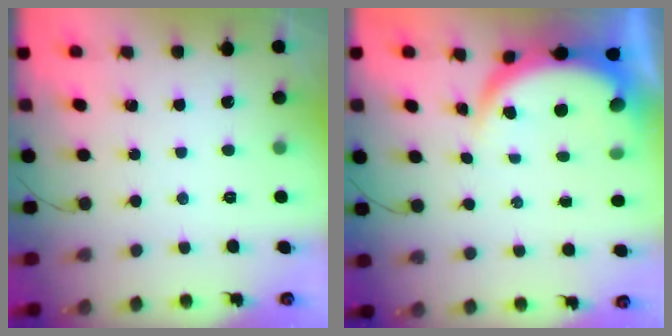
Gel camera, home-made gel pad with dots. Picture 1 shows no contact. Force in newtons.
{"total": 6.9, "press": 6.6, "slide": 1.8}